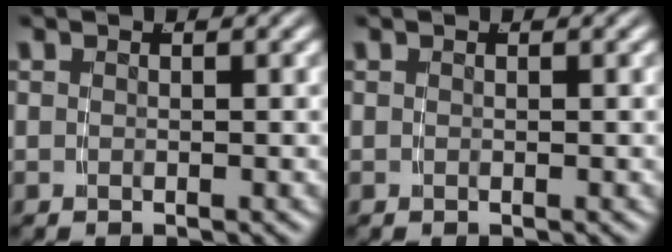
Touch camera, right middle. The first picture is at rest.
{"total": 0.0}